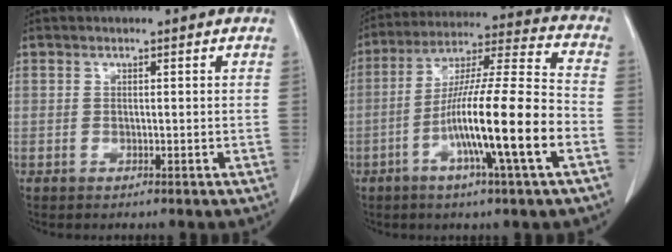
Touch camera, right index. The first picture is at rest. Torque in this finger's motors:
{"motor_torque": [1.92, -0.22, 1.04, 0.21]}